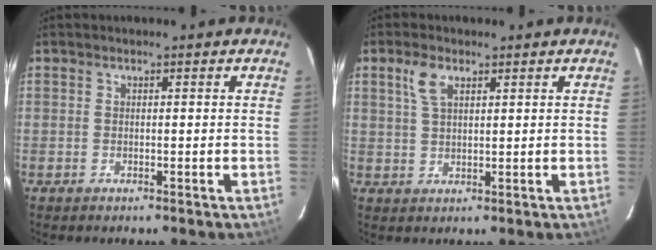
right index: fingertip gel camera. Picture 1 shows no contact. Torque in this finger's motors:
{"motor_torque": [0.18, 0.00, 0.21, 0.05]}